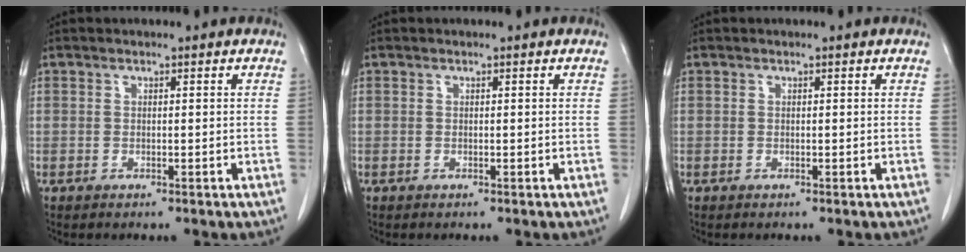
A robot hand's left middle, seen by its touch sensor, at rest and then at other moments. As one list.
[{"total": 0.0}, {"total": 0.0}]